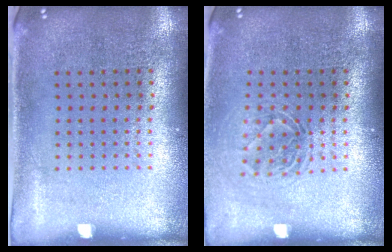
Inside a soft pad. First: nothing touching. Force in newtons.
{"total": 1.5, "press": 1.2, "slide": 0.9}